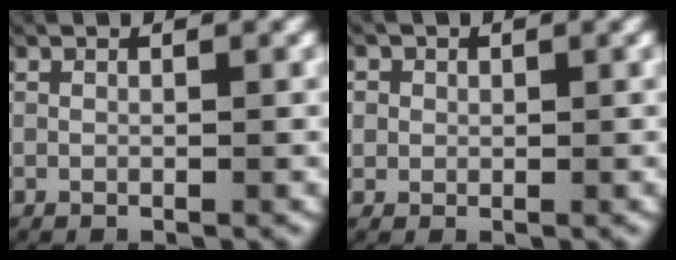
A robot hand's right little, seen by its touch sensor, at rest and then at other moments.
{"total": 2.4, "force": [0.4, 2.3, 0.6], "torque": [-0.026, -0.001, 0.006]}